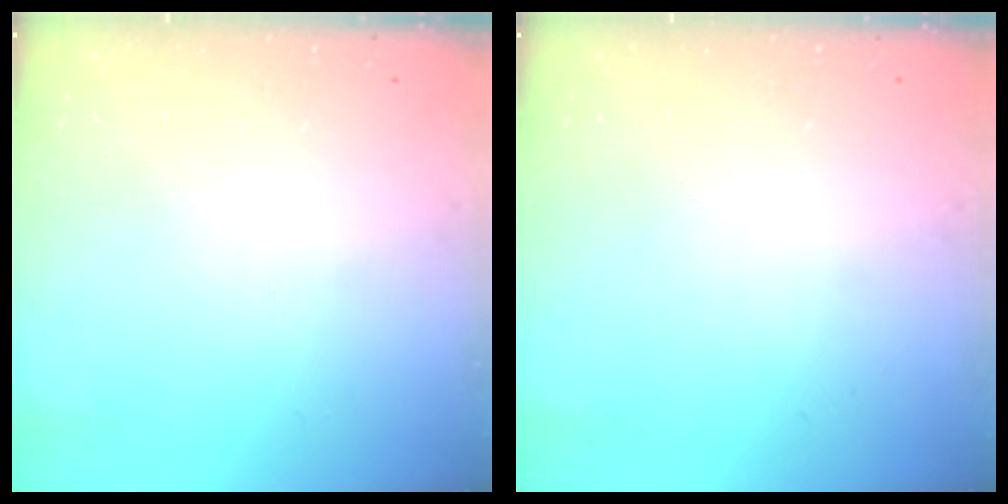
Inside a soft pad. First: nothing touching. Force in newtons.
{"total": 0.0}